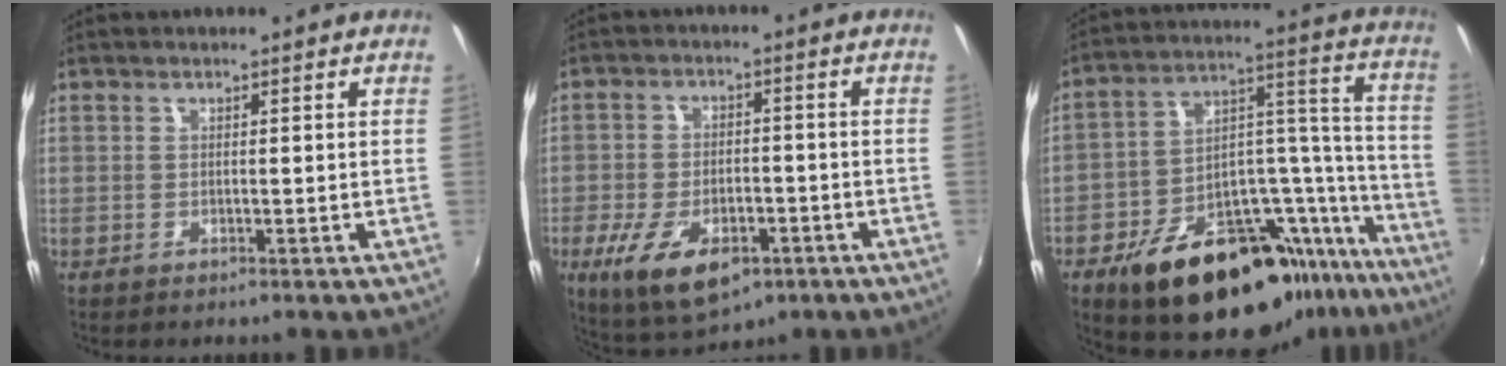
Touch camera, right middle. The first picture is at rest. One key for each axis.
{"total": 13.0, "fx": -6.5, "fy": 6.4, "fz": 9.3, "tx": -0.198, "ty": -0.032, "tz": -0.102}
{"total": 30.0, "fx": -20.9, "fy": 12.4, "fz": 17.5, "tx": -0.230, "ty": 0.049, "tz": -0.289}